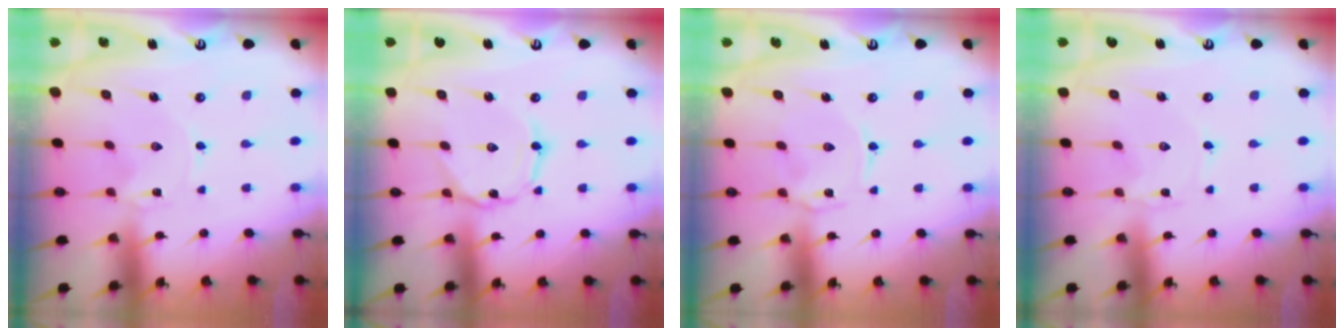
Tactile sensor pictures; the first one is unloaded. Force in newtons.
{"total": 1.7, "press": 1.7, "slide": 0.3}
{"total": 0.9, "press": 0.8, "slide": 0.2}
{"total": 1.1, "press": 1.1, "slide": 0.2}